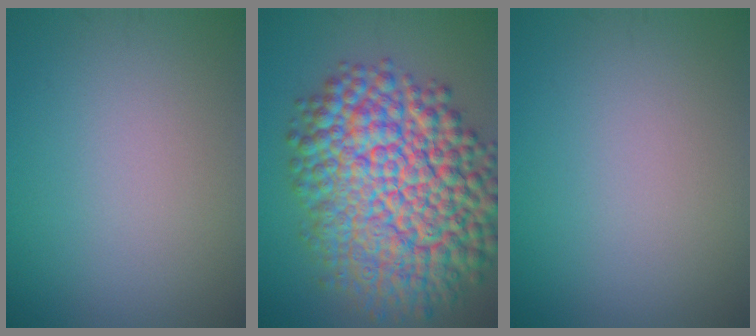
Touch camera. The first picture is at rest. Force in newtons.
{"total": 15.8, "press": 15.8, "slide": 0.5}
{"total": 0.0}